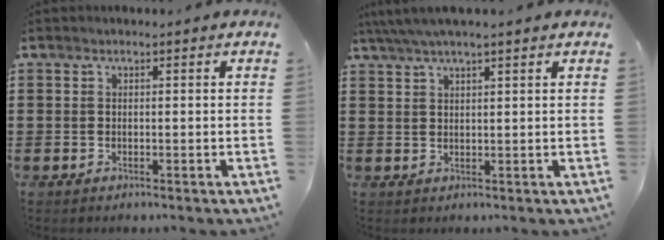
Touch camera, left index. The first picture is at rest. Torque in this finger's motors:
{"motor_torque": [1.68, -0.46, 0.67, 0.21]}